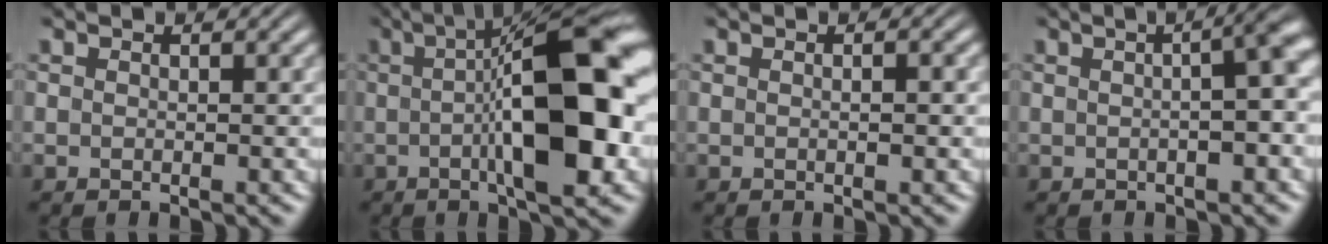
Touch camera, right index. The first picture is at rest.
{"total": 13.4, "force": [0.7, 3.7, 12.8], "torque": [-0.181, 0.009, 0.008]}
{"total": 0.6, "force": [-0.1, -0.1, 0.6], "torque": [-0.005, 0.005, -0.005]}
{"total": 6.6, "force": [1.2, 2.4, 6.1], "torque": [-0.046, 0.037, 0.001]}